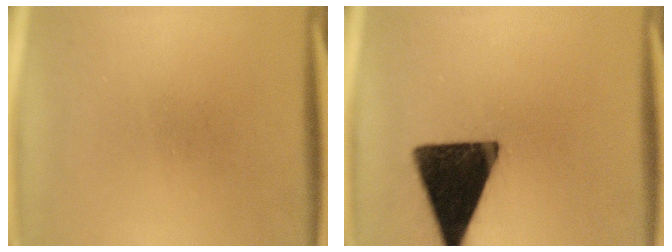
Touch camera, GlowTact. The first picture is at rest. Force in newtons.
{"total": 17.1}